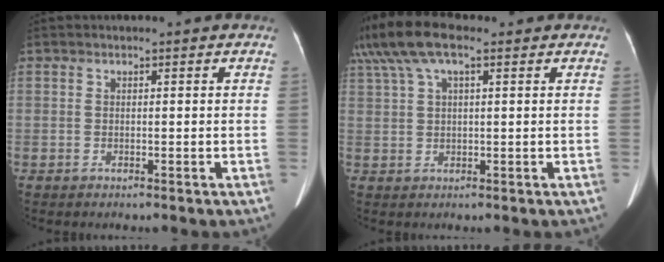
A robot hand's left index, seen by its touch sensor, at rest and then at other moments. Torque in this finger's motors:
{"motor_torque": [1.10, -1.04, 0.88, 0.21]}